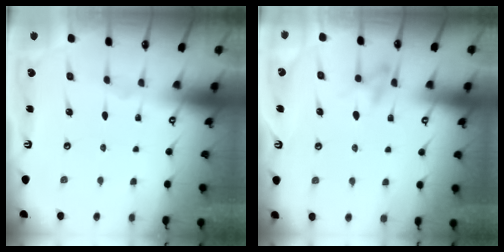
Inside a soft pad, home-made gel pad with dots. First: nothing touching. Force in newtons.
{"total": 8.3, "press": 8.3, "slide": 0.9}